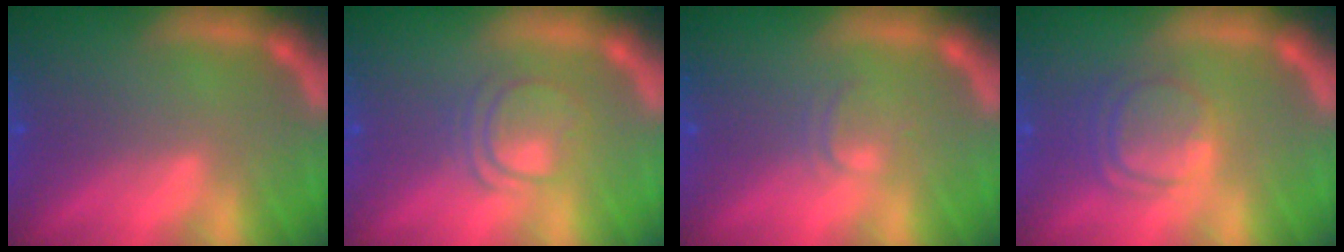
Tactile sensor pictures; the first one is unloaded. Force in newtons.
{"total": 3.5}
{"total": 1.4}
{"total": 4.5}